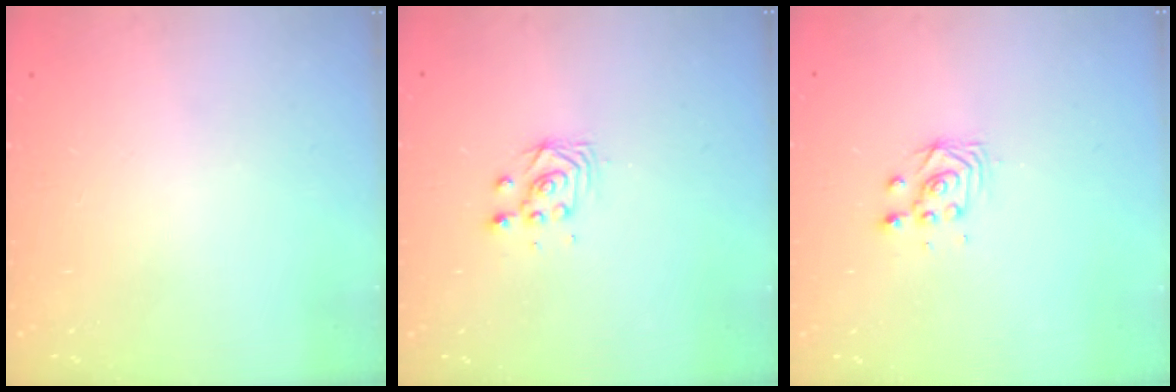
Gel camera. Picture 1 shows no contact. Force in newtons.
{"total": 3.0, "press": 3.0, "slide": 0.2}
{"total": 3.0, "press": 3.0, "slide": 0.2}